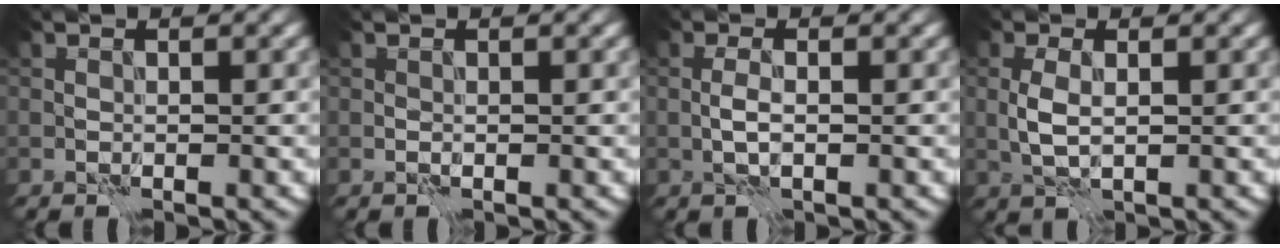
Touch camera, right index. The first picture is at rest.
{"total": 0.0}
{"total": 1.1, "force": [-0.1, 0.2, 1.1], "torque": [-0.023, 0.000, -0.005]}
{"total": 2.0, "force": [0.2, 0.9, 1.8], "torque": [-0.045, -0.002, 0.006]}